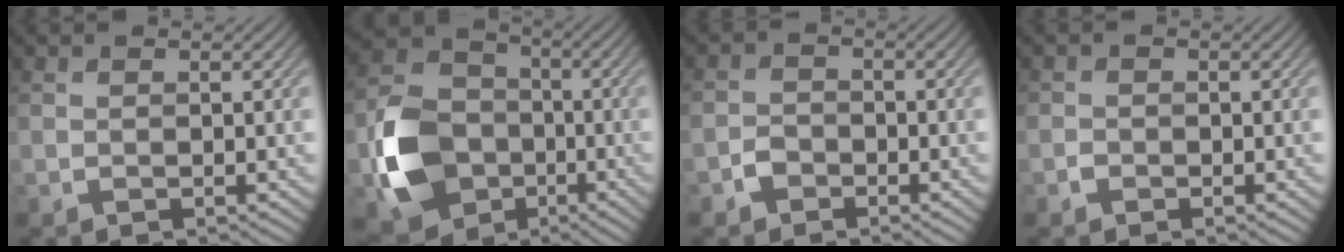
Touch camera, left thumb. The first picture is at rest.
{"total": 11.8, "force": [-3.7, 9.3, 6.3], "torque": [-0.152, -0.006, -0.091]}
{"total": 2.0, "force": [-1.3, 1.5, 0.6], "torque": [-0.007, 0.007, -0.033]}
{"total": 0.9, "force": [-0.5, 0.7, 0.1], "torque": [0.004, 0.004, -0.013]}